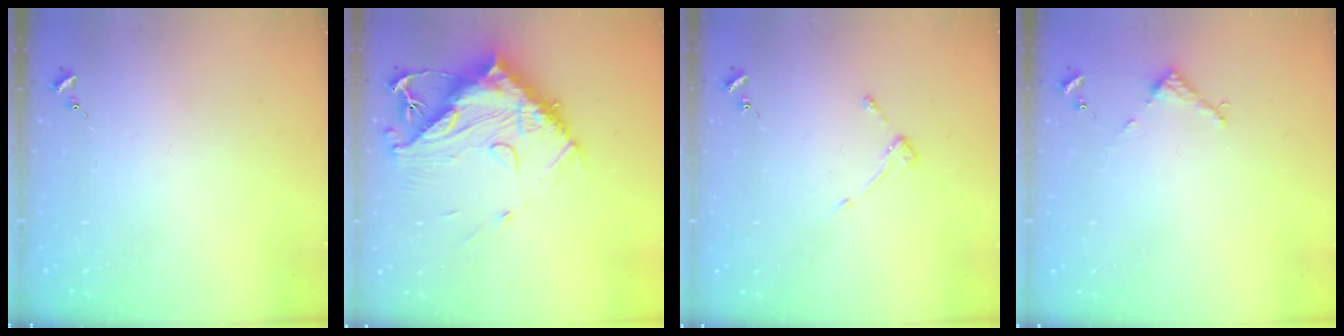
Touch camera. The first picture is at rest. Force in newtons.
{"total": 16.4, "press": 16.3, "slide": 1.5}
{"total": 2.8, "press": 2.8, "slide": 0.3}
{"total": 2.7, "press": 2.7, "slide": 0.2}